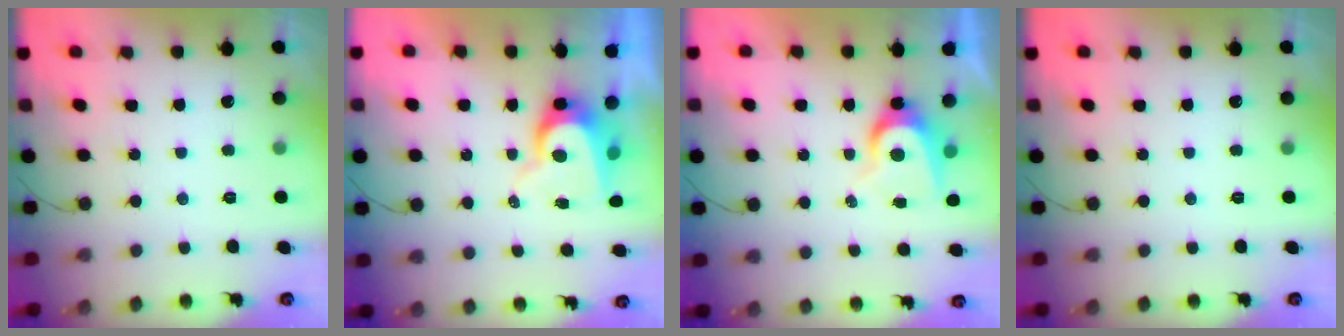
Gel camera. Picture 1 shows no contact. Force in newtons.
{"total": 9.7, "press": 9.7, "slide": 1.0}
{"total": 6.3, "press": 6.3, "slide": 0.2}
{"total": 0.0}